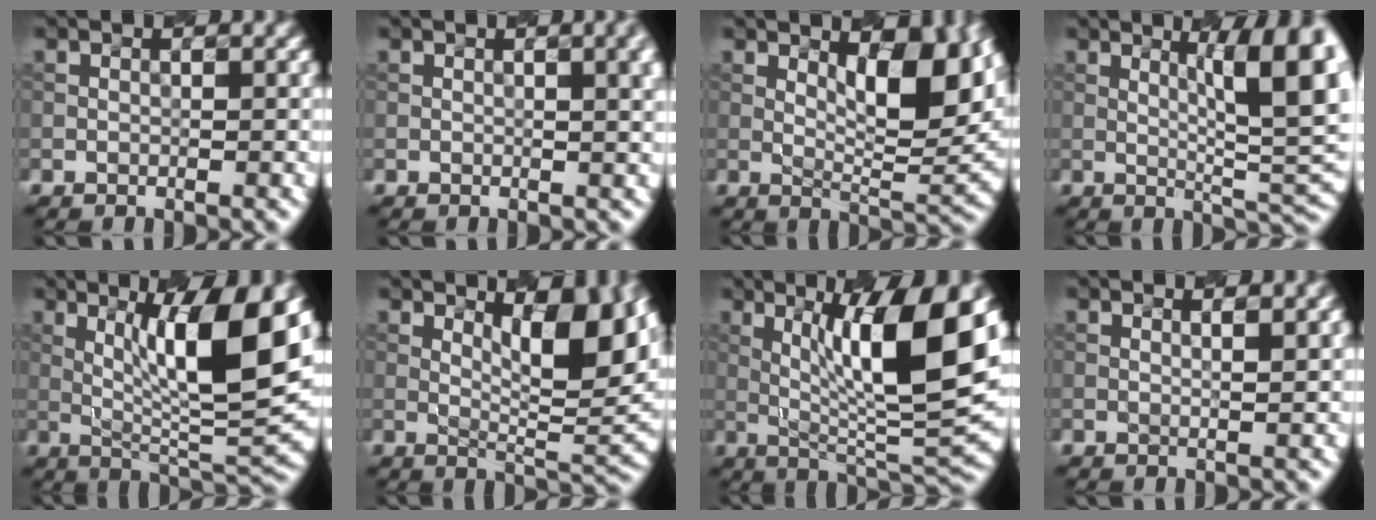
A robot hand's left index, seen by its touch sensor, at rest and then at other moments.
{"total": 3.9, "force": [1.1, 1.4, 3.4], "torque": [-0.029, 0.009, 0.014]}
{"total": 7.9, "force": [2.4, 2.6, 7.1], "torque": [-0.102, -0.005, 0.040]}
{"total": 9.3, "force": [2.6, 2.2, 8.6], "torque": [-0.112, 0.003, 0.041]}
{"total": 10.4, "force": [2.7, 2.0, 9.9], "torque": [-0.153, -0.009, 0.054]}
{"total": 7.3, "force": [2.7, 2.0, 6.5], "torque": [-0.090, -0.007, 0.048]}
{"total": 11.6, "force": [2.9, 2.3, 11.0], "torque": [-0.169, -0.005, 0.058]}
{"total": 2.3, "force": [1.0, 0.7, 1.9], "torque": [-0.019, 0.000, 0.005]}